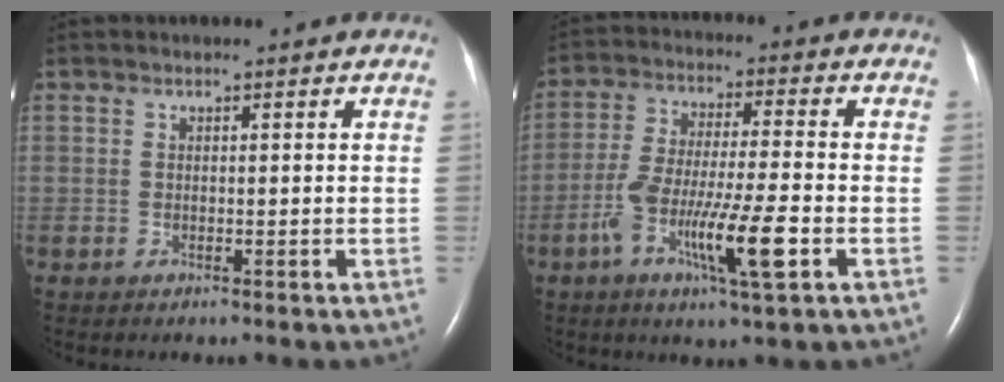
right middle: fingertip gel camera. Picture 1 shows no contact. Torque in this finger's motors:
{"motor_torque": [1.41, -0.73, 0.40, 0.20]}